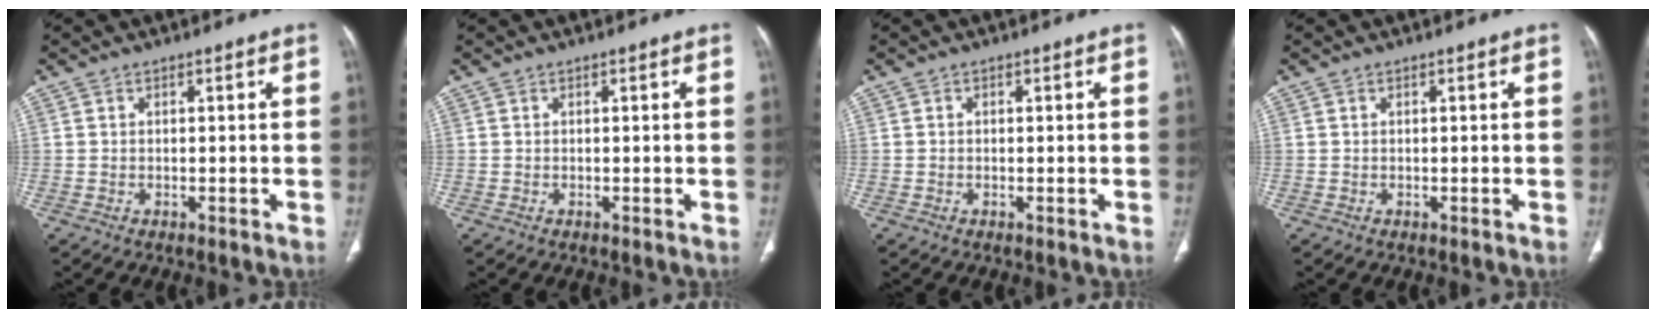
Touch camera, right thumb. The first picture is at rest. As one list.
[{"total": 0.0}, {"total": 0.0}, {"total": 0.0}]